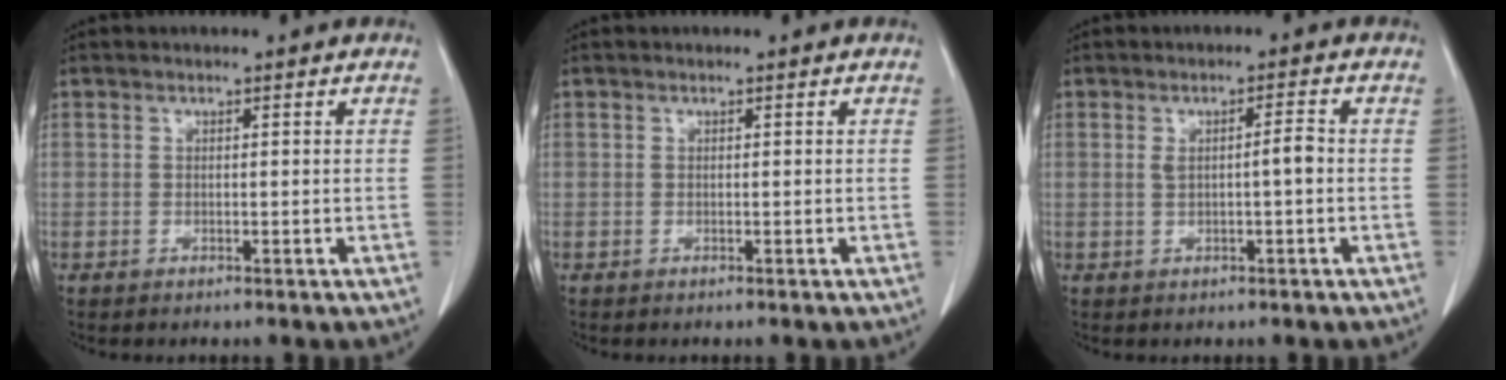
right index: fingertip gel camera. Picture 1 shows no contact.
{"total": 0.0}
{"total": 2.9, "force": [0.0, 0.3, 2.8], "torque": [-0.051, 0.006, 0.003]}